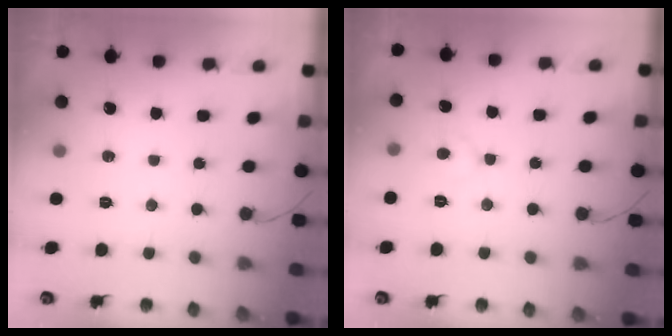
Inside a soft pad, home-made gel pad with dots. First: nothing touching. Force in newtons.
{"total": 3.6, "press": 3.6, "slide": 0.3}